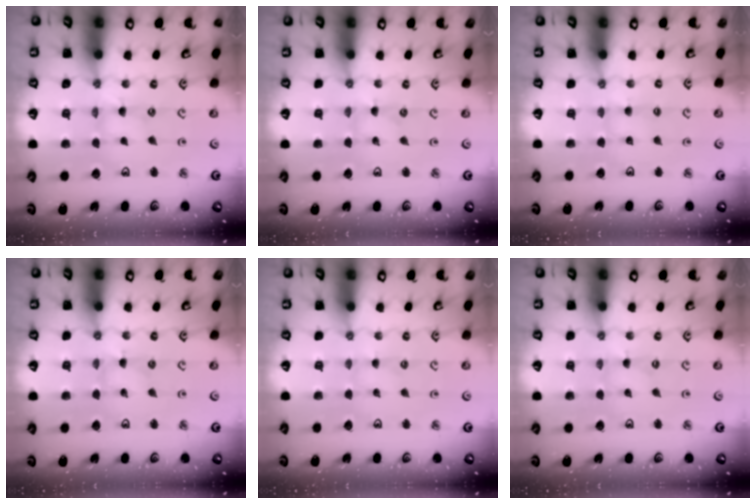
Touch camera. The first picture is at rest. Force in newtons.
{"total": 0.0}
{"total": 2.3, "press": 2.3, "slide": 0.4}
{"total": 0.0}
{"total": 0.0}
{"total": 0.0}